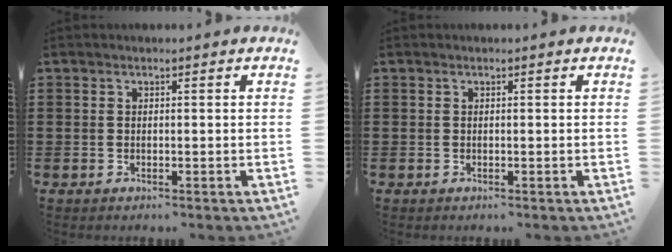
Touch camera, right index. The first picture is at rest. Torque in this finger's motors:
{"motor_torque": [0.18, 0.11, 0.00, 0.00]}